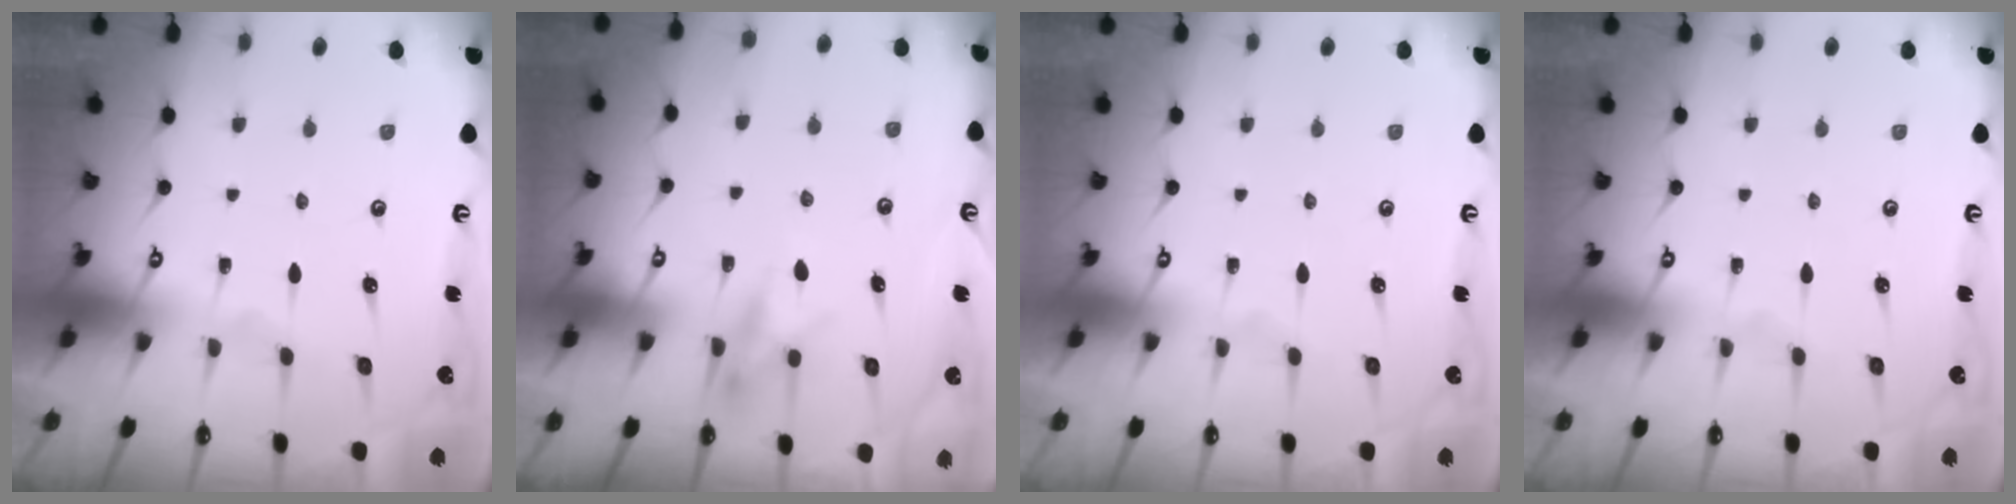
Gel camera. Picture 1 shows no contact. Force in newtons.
{"total": 6.9, "press": 6.8, "slide": 0.9}
{"total": 0.0}
{"total": 0.0}